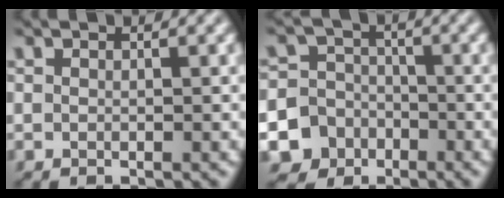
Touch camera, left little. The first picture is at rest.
{"total": 9.8, "force": [-4.8, 8.5, 1.4], "torque": [-0.033, -0.030, -0.104]}